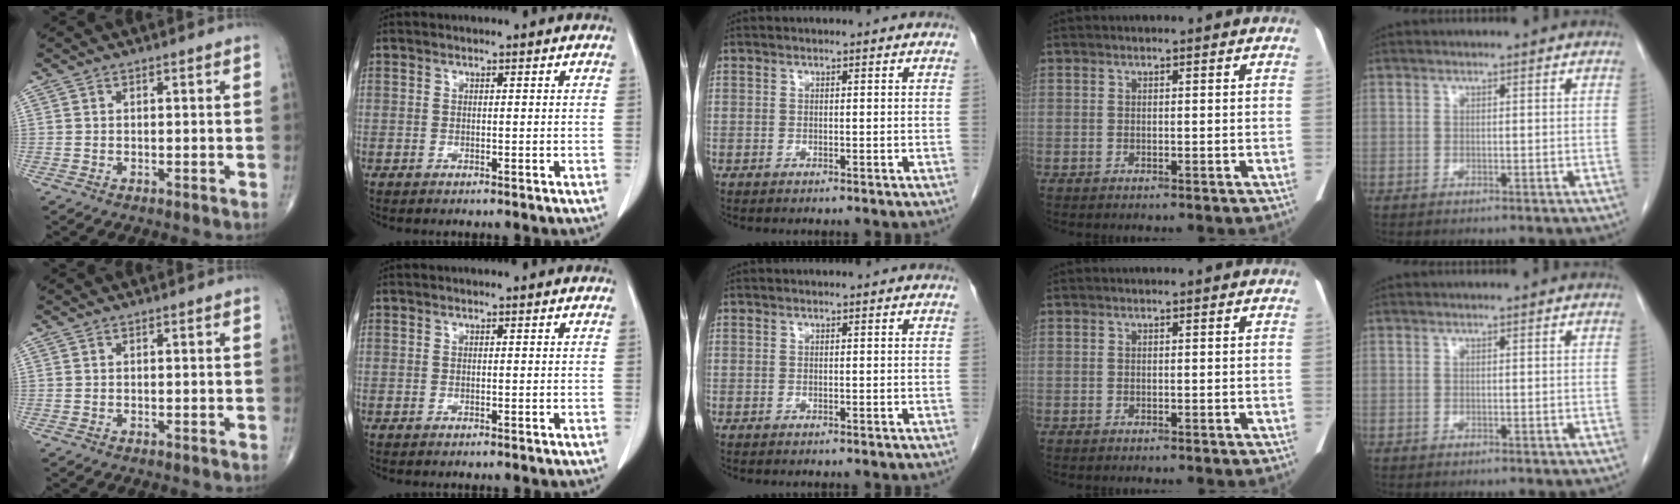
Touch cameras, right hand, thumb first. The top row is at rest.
{}